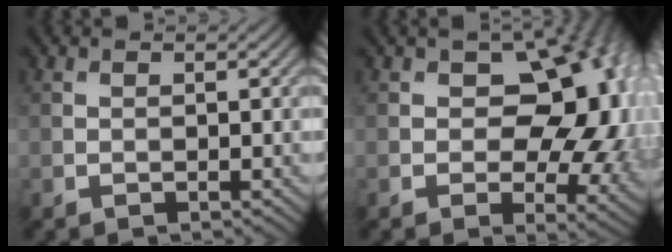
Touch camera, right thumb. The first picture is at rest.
{"total": 14.4, "force": [1.6, 9.2, 11.0], "torque": [-0.121, -0.015, 0.037]}